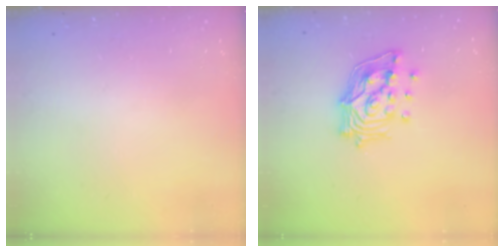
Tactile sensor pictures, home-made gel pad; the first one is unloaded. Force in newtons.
{"total": 14.1, "press": 14.0, "slide": 1.7}